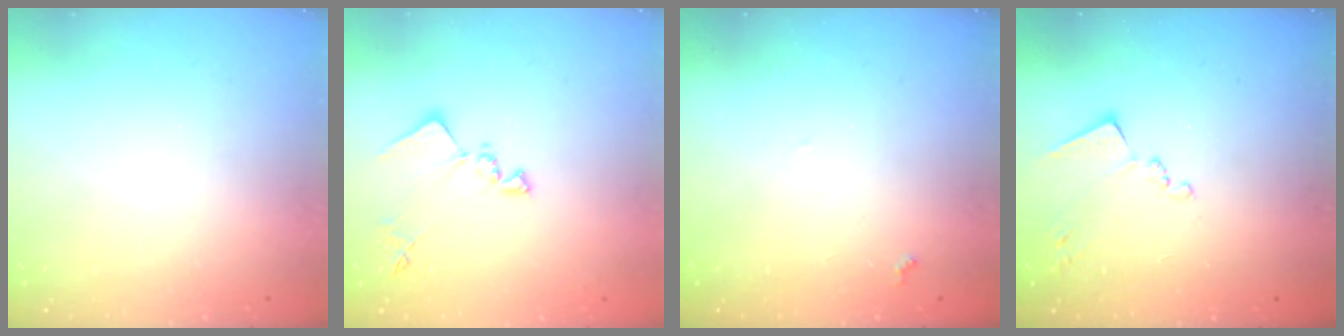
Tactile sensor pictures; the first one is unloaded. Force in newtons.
{"total": 12.5, "press": 12.5, "slide": 0.3}
{"total": 4.3, "press": 4.2, "slide": 0.7}
{"total": 9.1, "press": 9.1, "slide": 0.5}